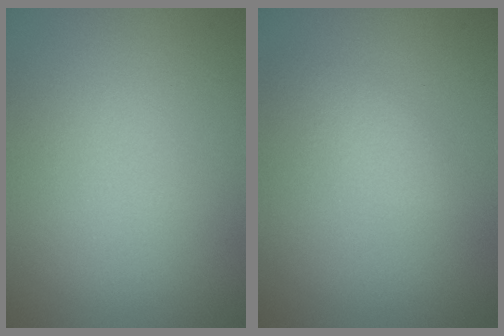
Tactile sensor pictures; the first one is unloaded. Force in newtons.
{"total": 1.3, "press": 1.3, "slide": 0.0}